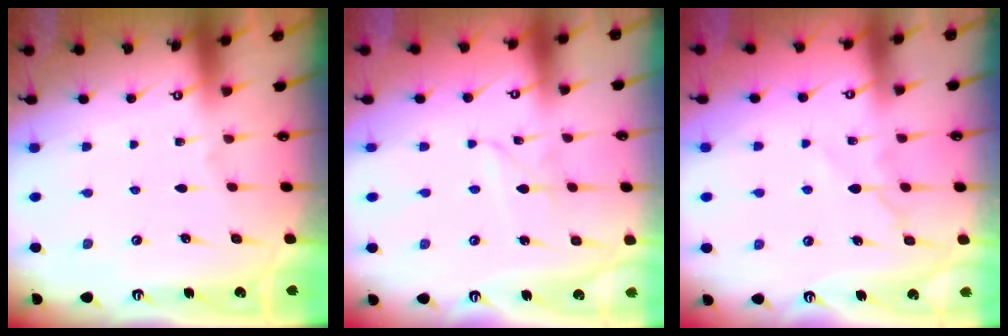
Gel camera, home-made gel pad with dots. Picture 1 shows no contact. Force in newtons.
{"total": 2.2, "press": 2.2, "slide": 0.2}
{"total": 5.9, "press": 5.8, "slide": 0.8}